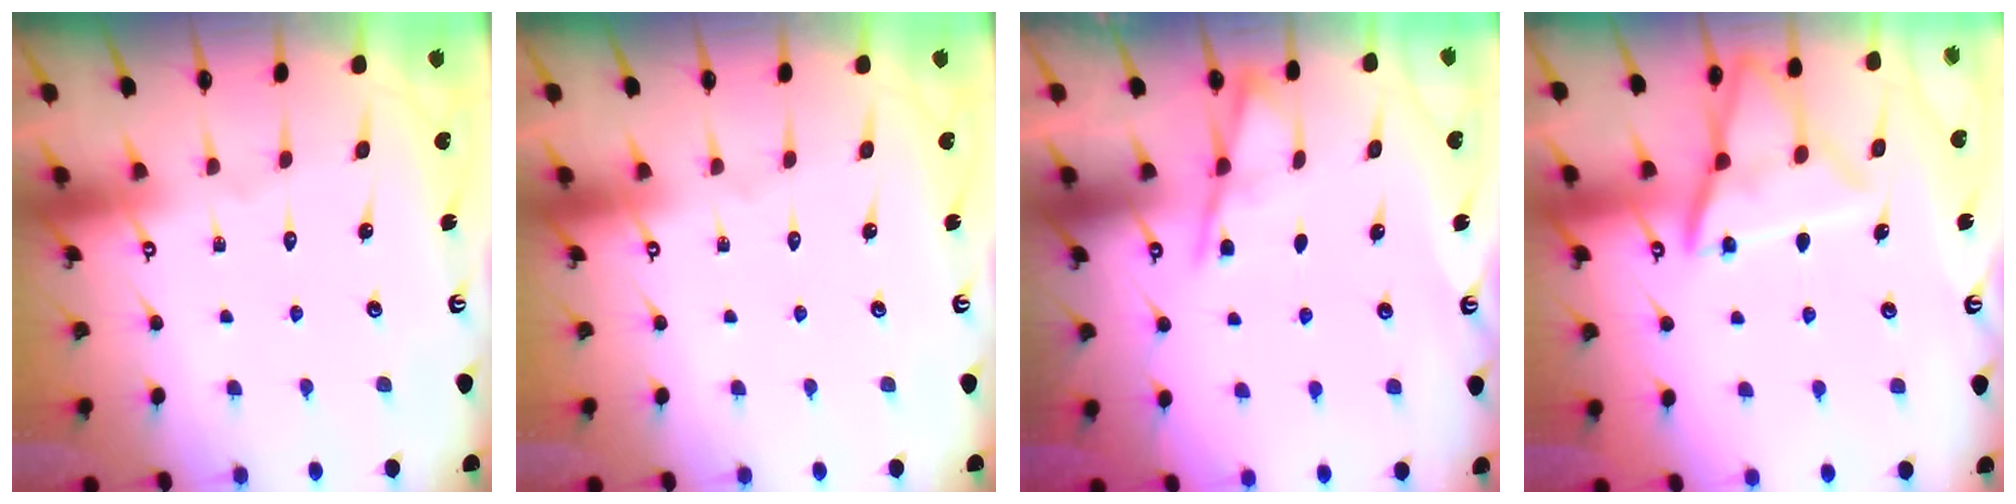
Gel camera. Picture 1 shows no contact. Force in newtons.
{"total": 0.0}
{"total": 3.8, "press": 3.7, "slide": 0.7}
{"total": 13.9, "press": 13.8, "slide": 1.4}